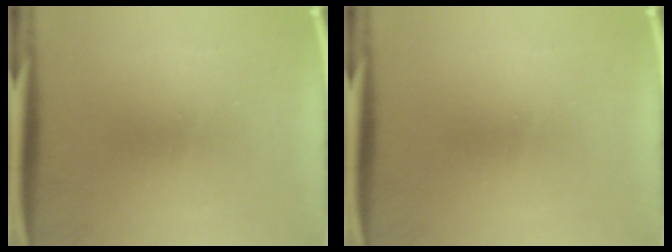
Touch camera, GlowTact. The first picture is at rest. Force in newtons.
{"total": 0.0}